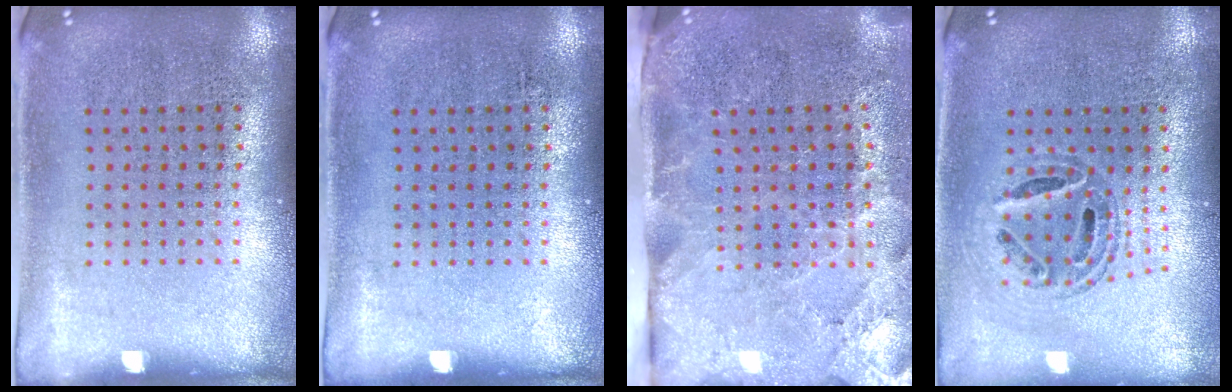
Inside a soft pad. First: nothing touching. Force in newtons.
{"total": 0.0}
{"total": 3.9, "press": 3.2, "slide": 2.3}
{"total": 0.8, "press": 0.8, "slide": 0.1}